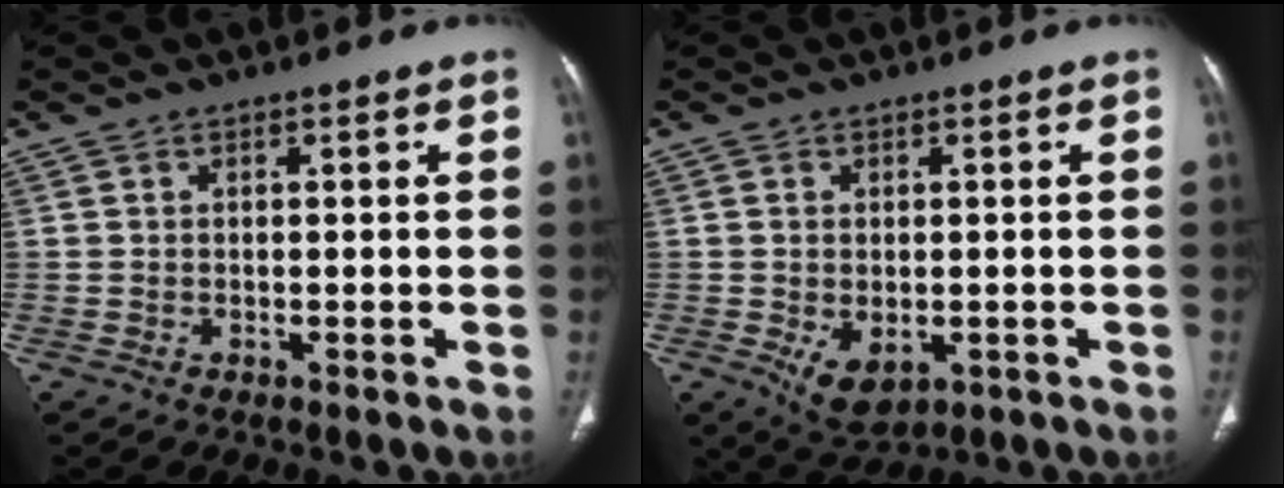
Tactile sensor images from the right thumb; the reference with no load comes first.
{"total": 5.9, "force": [-1.5, 3.5, 4.5], "torque": [-0.073, -0.008, -0.010]}